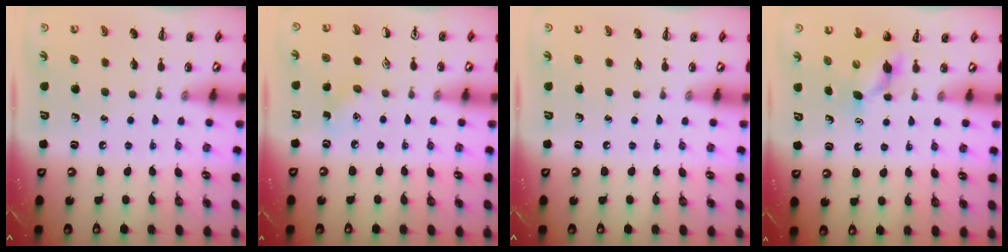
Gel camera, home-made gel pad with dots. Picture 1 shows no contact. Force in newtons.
{"total": 4.4, "press": 4.2, "slide": 1.2}
{"total": 0.0}
{"total": 4.1, "press": 4.0, "slide": 0.9}